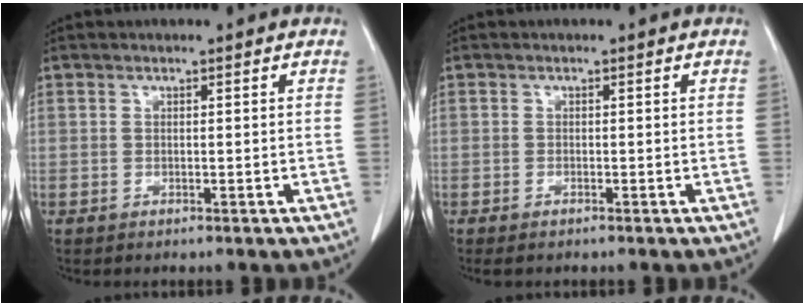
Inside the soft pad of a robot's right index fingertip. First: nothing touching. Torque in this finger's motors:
{"motor_torque": [0.15, -0.11, 0.00, 0.01]}